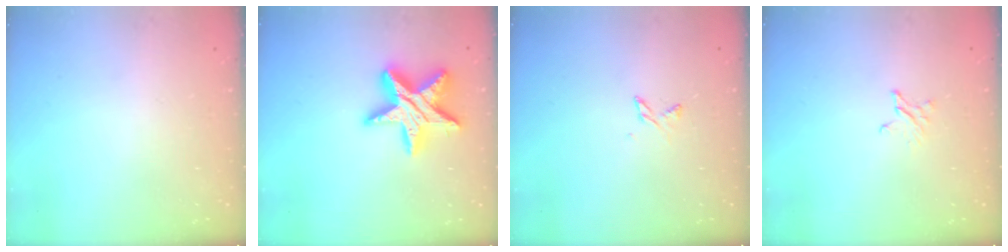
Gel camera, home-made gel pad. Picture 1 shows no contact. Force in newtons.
{"total": 16.7, "press": 16.6, "slide": 1.5}
{"total": 2.7, "press": 2.7, "slide": 0.4}
{"total": 2.0, "press": 2.0, "slide": 0.2}